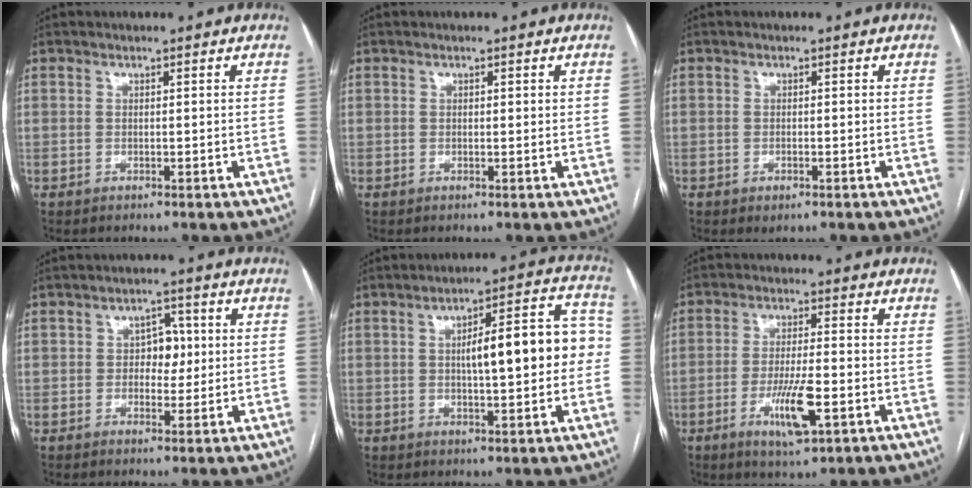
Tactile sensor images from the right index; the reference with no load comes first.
{"total": 0.6, "force": [0.3, 0.3, 0.5], "torque": [-0.006, 0.001, 0.002]}
{"total": 1.4, "force": [-0.7, 0.5, 1.0], "torque": [-0.014, -0.002, -0.004]}
{"total": 4.2, "force": [0.3, 2.8, 3.1], "torque": [-0.039, 0.012, 0.005]}
{"total": 13.0, "force": [0.5, 3.5, 12.5], "torque": [-0.168, 0.041, 0.011]}
{"total": 8.4, "force": [-3.1, 1.4, 7.6], "torque": [-0.142, -0.012, -0.050]}